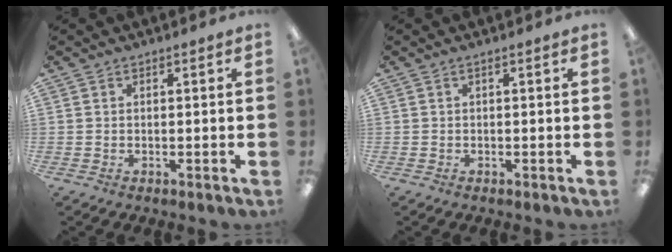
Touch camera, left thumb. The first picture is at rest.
{"total": 0.0}